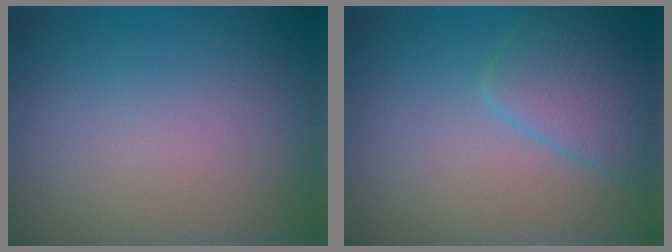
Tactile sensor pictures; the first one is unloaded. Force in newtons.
{"total": 3.4, "press": 3.4, "slide": 0.1}